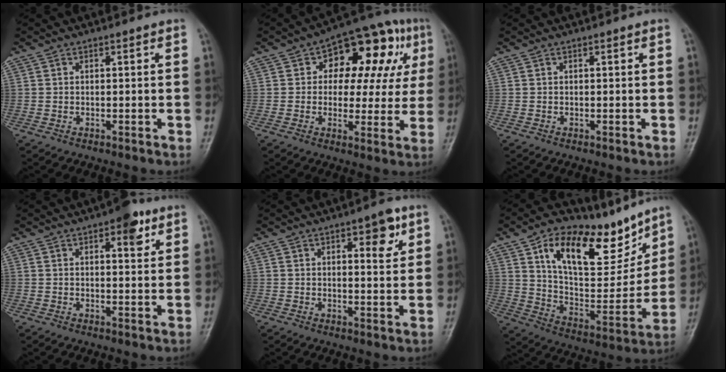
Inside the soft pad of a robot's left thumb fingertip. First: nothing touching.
{"total": 17.0, "force": [5.3, 10.3, 12.5], "torque": [-0.095, 0.019, 0.064]}
{"total": 0.0}
{"total": 5.6, "force": [2.9, 2.3, 4.1], "torque": [-0.038, -0.009, 0.033]}
{"total": 5.9, "force": [2.8, 2.2, 4.6], "torque": [-0.047, -0.012, 0.036]}
{"total": 21.8, "force": [13.0, 10.2, 14.2], "torque": [-0.177, -0.056, 0.226]}